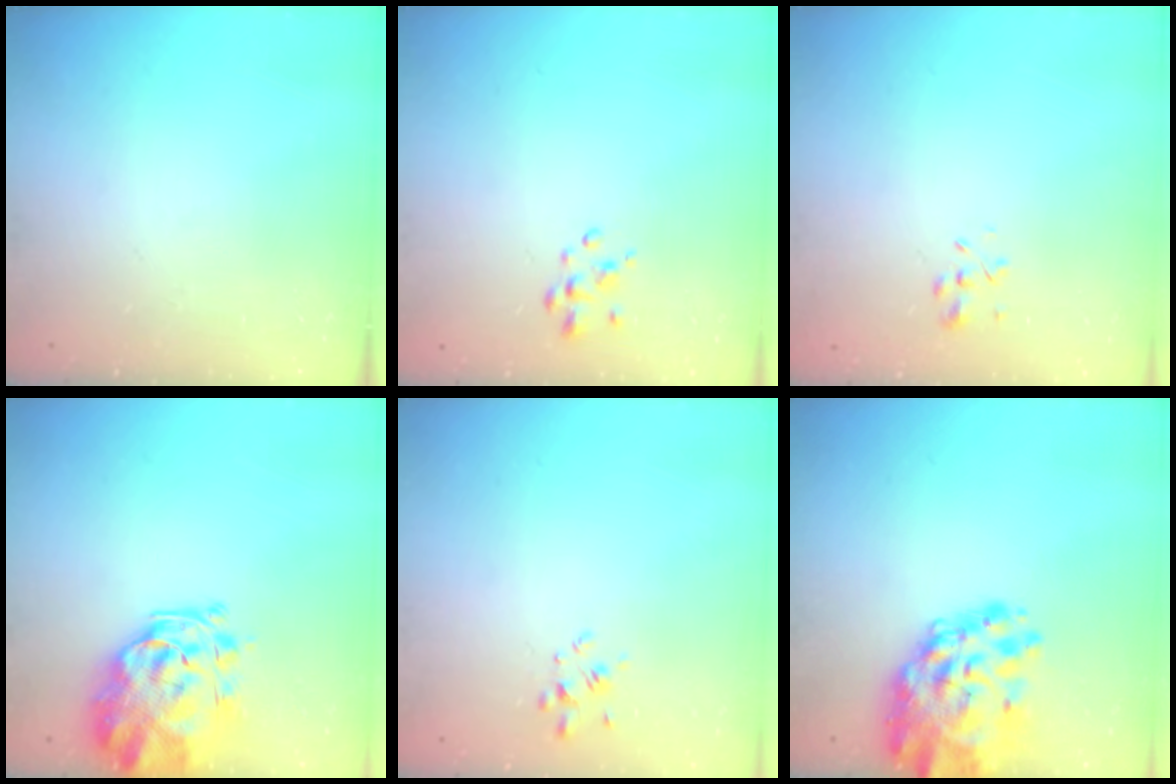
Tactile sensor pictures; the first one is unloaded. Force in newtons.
{"total": 2.5, "press": 2.5, "slide": 0.4}
{"total": 2.6, "press": 2.4, "slide": 1.0}
{"total": 3.6, "press": 3.3, "slide": 1.6}
{"total": 2.2, "press": 2.0, "slide": 1.0}
{"total": 13.5, "press": 12.6, "slide": 4.7}